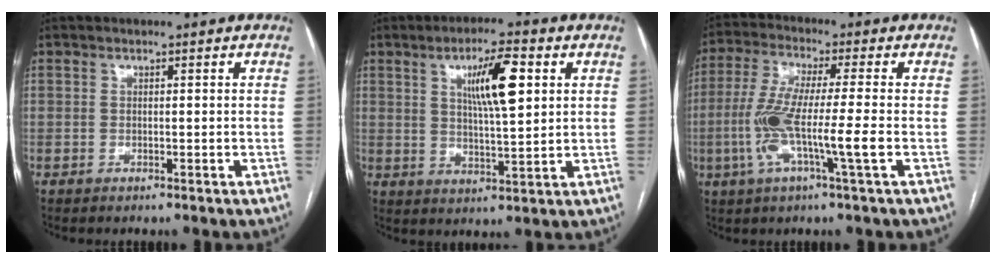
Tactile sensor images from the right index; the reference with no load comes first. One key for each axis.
{"total": 9.3, "fx": 3.2, "fy": 1.5, "fz": 8.6, "tx": -0.147, "ty": 0.005, "tz": 0.055}
{"total": 10.9, "fx": -2.5, "fy": -0.1, "fz": 10.6, "tx": -0.214, "ty": -0.008, "tz": -0.056}